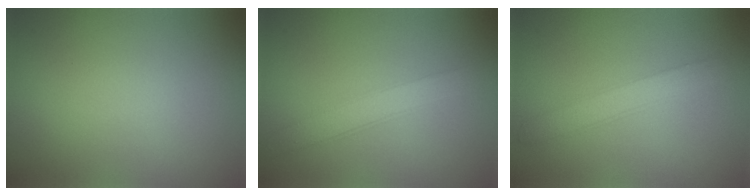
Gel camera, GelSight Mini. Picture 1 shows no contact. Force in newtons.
{"total": 2.4, "press": 2.4, "slide": 0.0}
{"total": 2.2, "press": 2.2, "slide": 0.1}